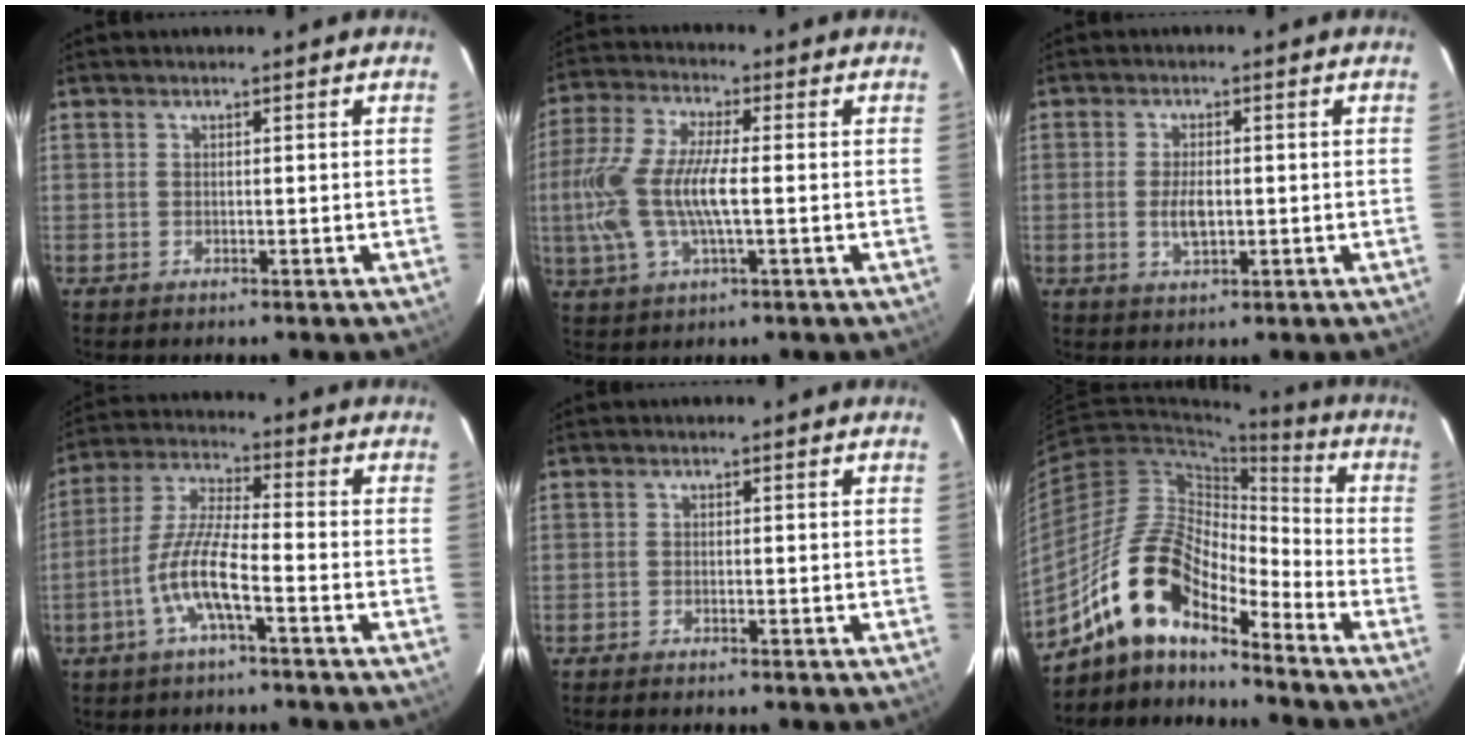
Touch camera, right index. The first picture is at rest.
{"total": 14.2, "force": [-1.3, 4.7, 13.4], "torque": [-0.285, 0.001, -0.027]}
{"total": 4.2, "force": [-0.6, 2.0, 3.6], "torque": [-0.071, -0.003, -0.009]}
{"total": 9.0, "force": [-4.1, 1.2, 7.9], "torque": [-0.173, 0.003, -0.079]}
{"total": 0.8, "force": [-0.7, 0.1, 0.3], "torque": [-0.008, -0.001, -0.014]}
{"total": 15.2, "force": [-11.6, 5.2, 8.3], "torque": [-0.148, 0.006, -0.233]}